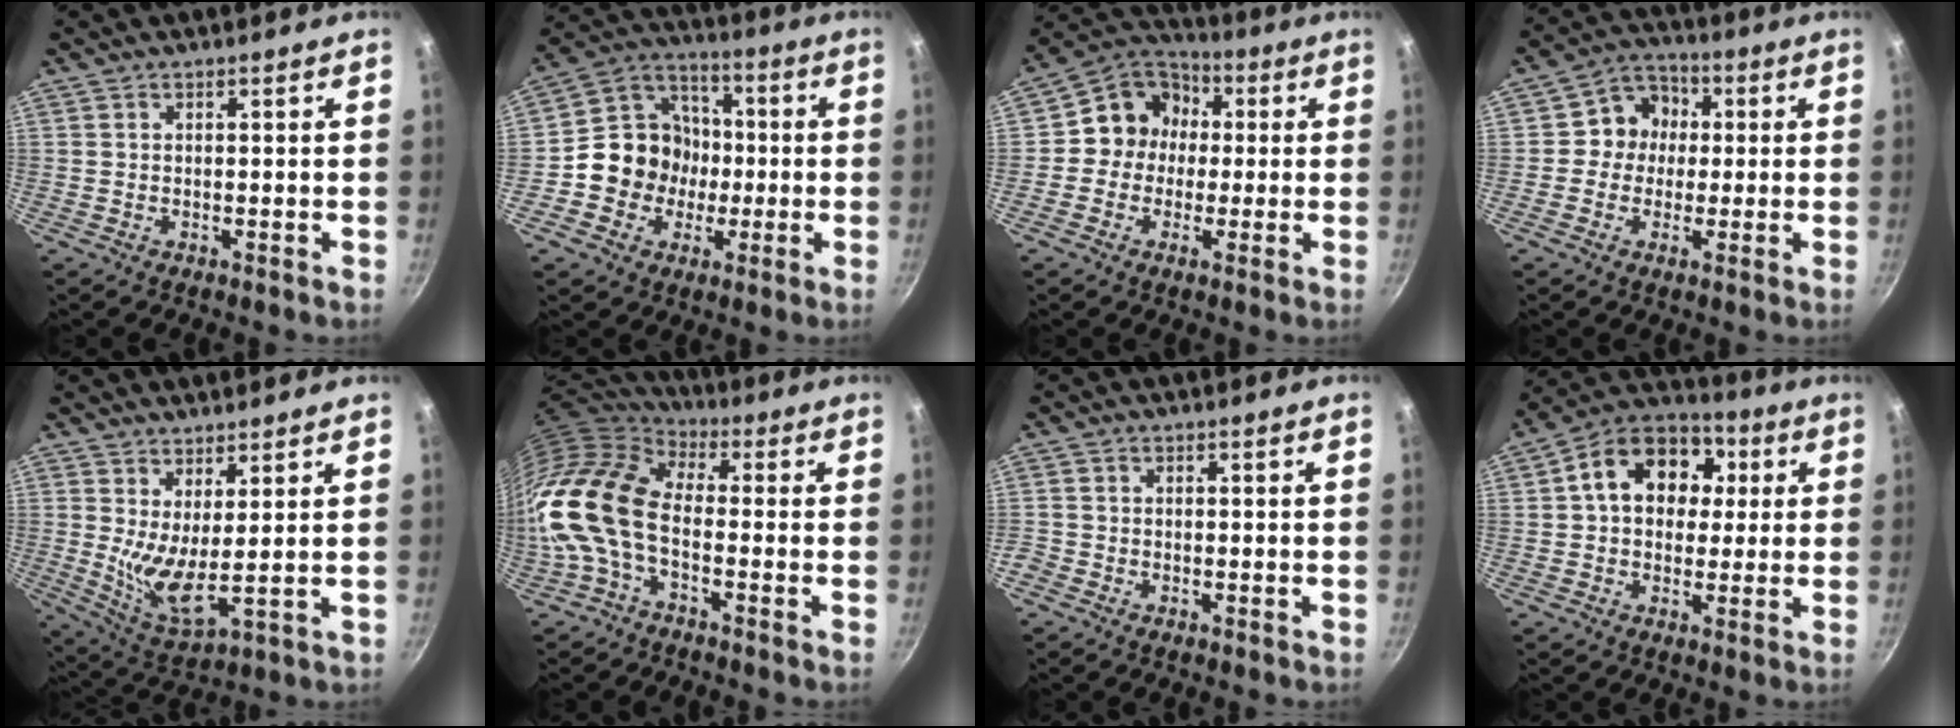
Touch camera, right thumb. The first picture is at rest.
{"total": 12.9, "force": [-2.1, 11.7, 5.0], "torque": [-0.045, 0.034, -0.053]}
{"total": 10.6, "force": [0.5, 9.7, 4.3], "torque": [-0.029, 0.025, -0.016]}
{"total": 7.9, "force": [0.4, 7.4, 2.8], "torque": [-0.001, 0.017, -0.014]}
{"total": 8.5, "force": [3.2, 2.5, 7.5], "torque": [-0.139, -0.050, 0.060]}
{"total": 17.0, "force": [-3.2, 9.6, 13.7], "torque": [-0.271, 0.029, -0.084]}
{"total": 1.5, "force": [-0.8, 1.1, 0.5], "torque": [-0.013, 0.001, -0.021]}
{"total": 15.0, "force": [2.9, 11.4, 9.3], "torque": [-0.118, 0.025, 0.028]}